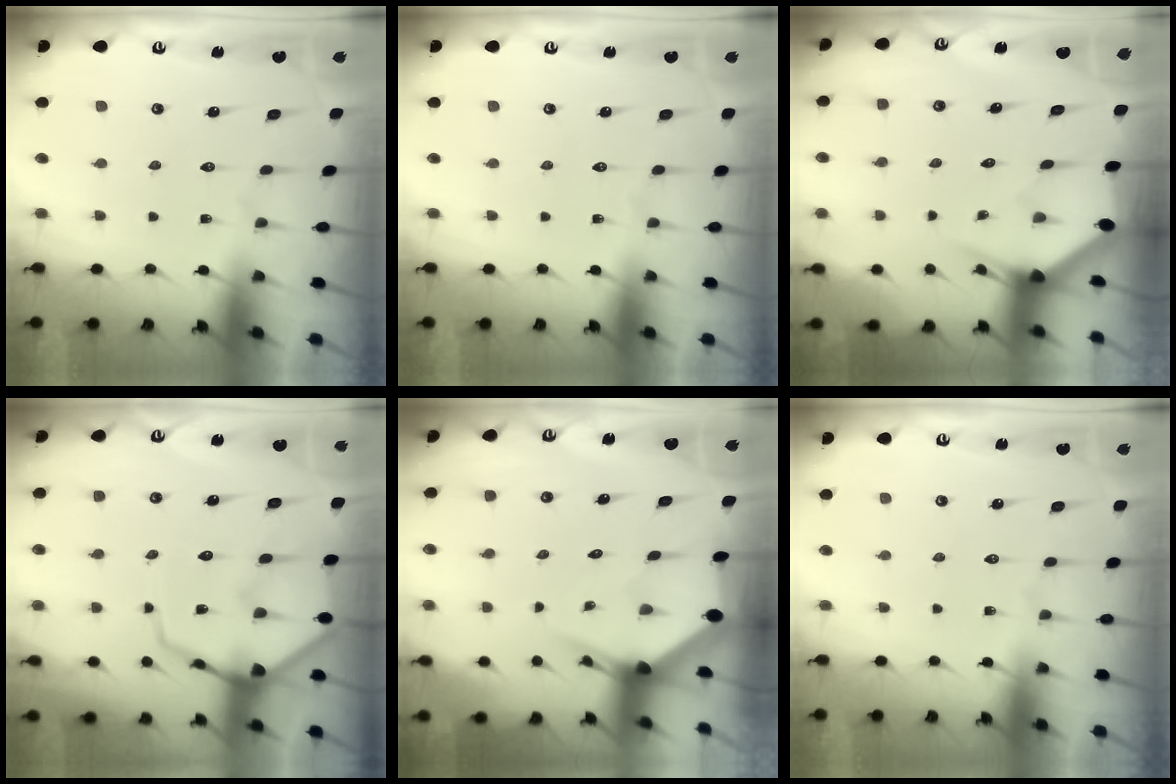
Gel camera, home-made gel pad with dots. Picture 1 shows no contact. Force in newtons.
{"total": 0.0}
{"total": 2.9, "press": 2.9, "slide": 0.1}
{"total": 11.0, "press": 11.0, "slide": 1.0}
{"total": 3.6, "press": 3.6, "slide": 0.3}
{"total": 0.0}